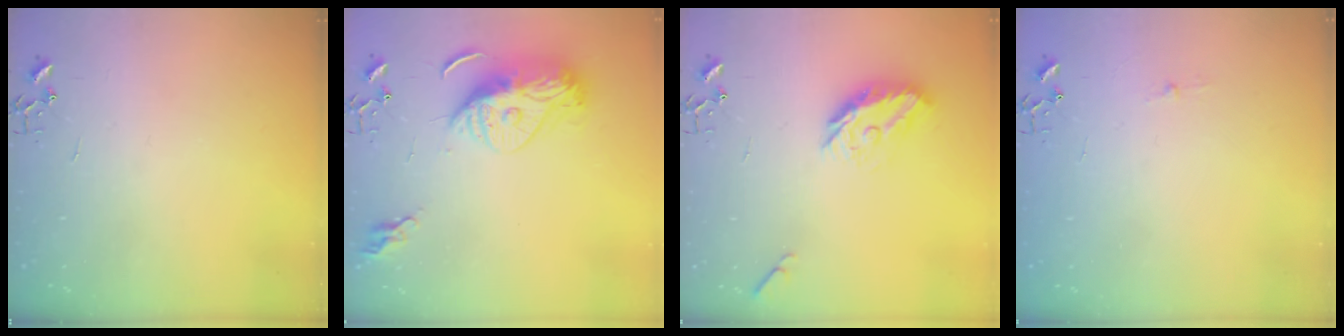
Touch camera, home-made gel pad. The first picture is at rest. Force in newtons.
{"total": 15.5, "press": 15.4, "slide": 1.3}
{"total": 12.2, "press": 12.2, "slide": 0.7}
{"total": 2.6, "press": 2.5, "slide": 0.4}